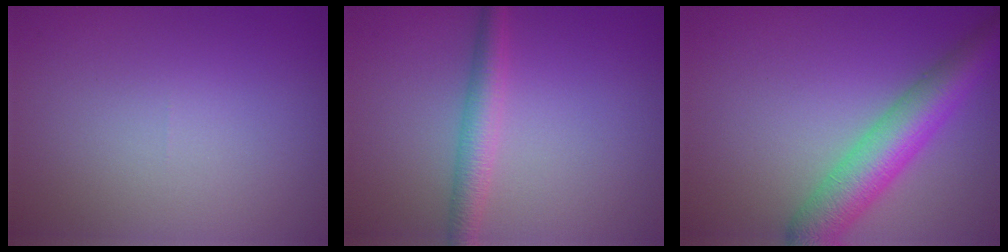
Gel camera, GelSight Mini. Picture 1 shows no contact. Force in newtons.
{"total": 2.6, "press": 2.6, "slide": 0.0}
{"total": 6.3, "press": 6.3, "slide": 0.2}